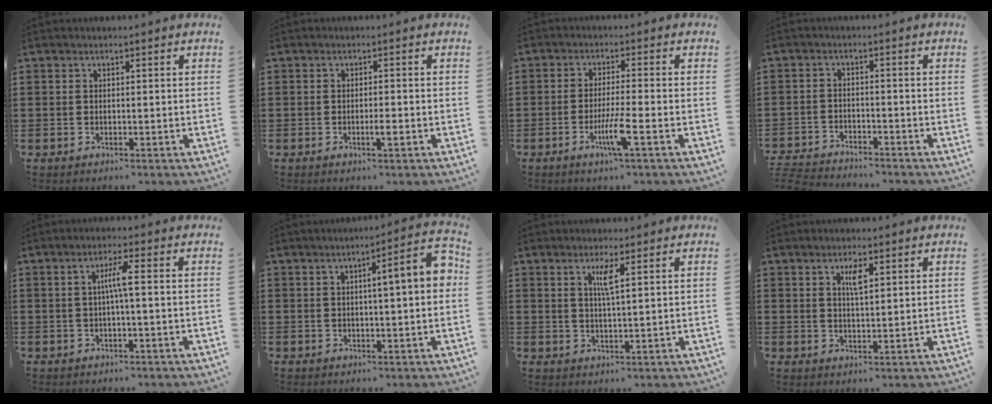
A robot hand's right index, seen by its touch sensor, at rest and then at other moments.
{"total": 1.8, "force": [-0.8, 0.3, 1.6], "torque": [-0.027, 0.000, -0.014]}
{"total": 5.2, "force": [-2.3, -0.1, 4.6], "torque": [-0.091, -0.017, -0.043]}
{"total": 3.8, "force": [-3.8, 0.1, 0.0], "torque": [-0.010, -0.005, -0.082]}
{"total": 3.4, "force": [-0.1, 0.0, 3.4], "torque": [-0.064, -0.002, -0.006]}
{"total": 6.4, "force": [0.8, 0.7, 6.3], "torque": [-0.092, -0.009, 0.005]}
{"total": 2.9, "force": [1.2, 0.0, 2.6], "torque": [-0.055, -0.002, 0.018]}
{"total": 2.9, "force": [1.3, 0.7, 2.5], "torque": [-0.045, 0.001, 0.019]}